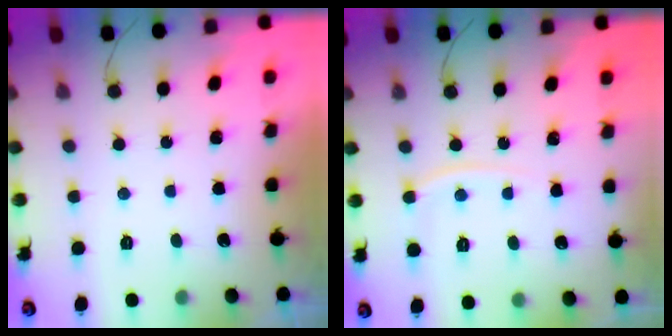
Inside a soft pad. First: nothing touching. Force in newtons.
{"total": 5.7, "press": 5.7, "slide": 0.7}